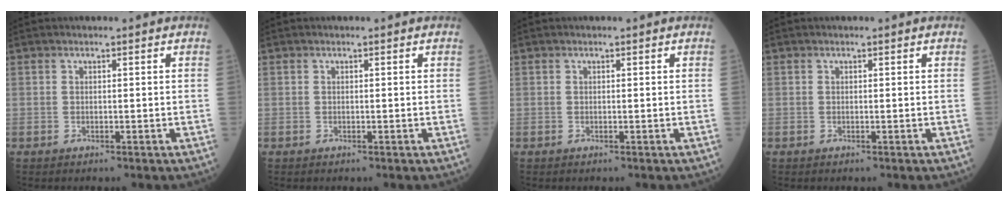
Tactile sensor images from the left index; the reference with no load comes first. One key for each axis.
{"total": 0.0}
{"total": 0.0}
{"total": 0.0}